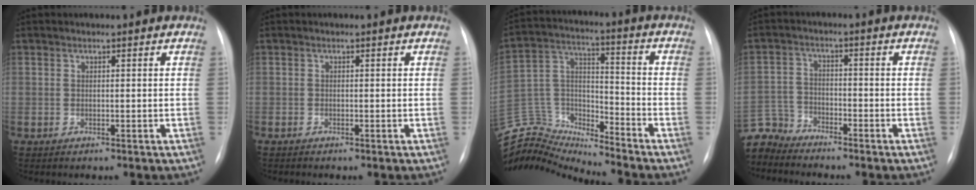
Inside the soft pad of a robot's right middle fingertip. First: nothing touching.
{"total": 0.0}
{"total": 15.3, "force": [-15.3, 0.7, 0.5], "torque": [-0.018, 0.056, -0.282]}
{"total": 6.9, "force": [-6.7, 1.2, -0.8], "torque": [0.010, 0.007, -0.139]}